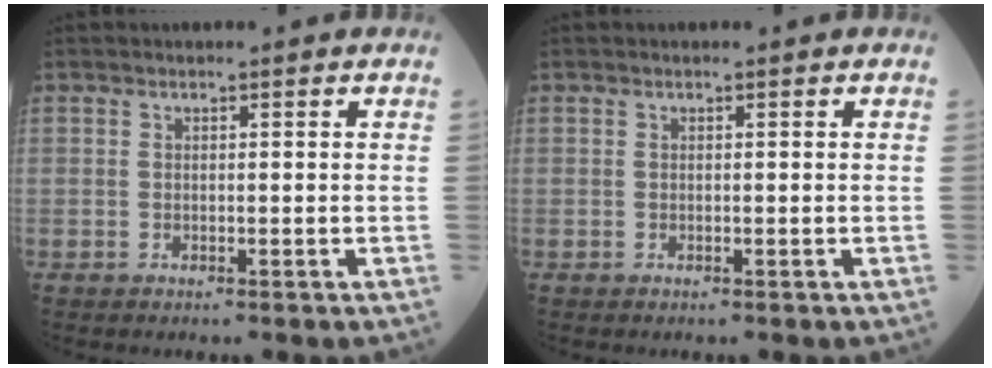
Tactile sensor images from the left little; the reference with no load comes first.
{"total": 0.0}